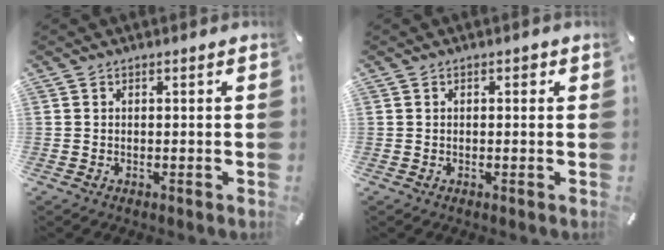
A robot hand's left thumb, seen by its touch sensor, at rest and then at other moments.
{"total": 1.1, "force": [0.2, 0.7, 0.8], "torque": [-0.009, 0.003, -0.001]}